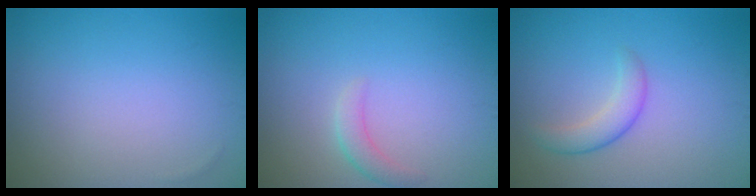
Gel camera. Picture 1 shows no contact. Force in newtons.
{"total": 1.6, "press": 1.6, "slide": 0.0}
{"total": 2.4, "press": 2.4, "slide": 0.1}